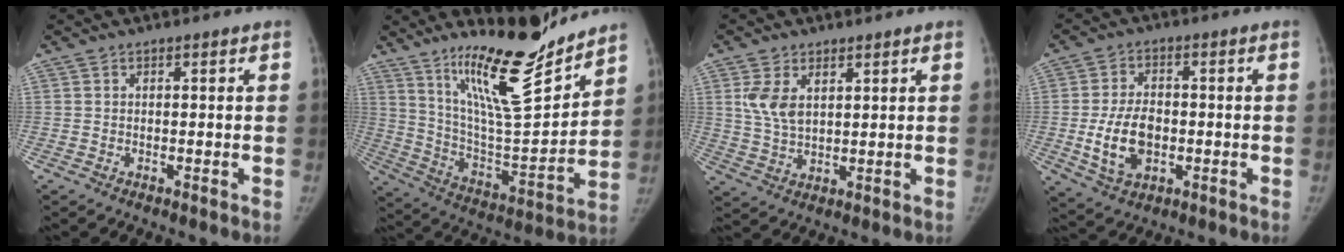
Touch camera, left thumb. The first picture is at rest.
{"total": 20.5, "force": [15.6, 4.0, 12.7], "torque": [-0.170, -0.111, 0.271]}
{"total": 6.2, "force": [2.5, 3.8, 4.3], "torque": [-0.074, -0.008, 0.058]}
{"total": 9.7, "force": [-1.8, 6.3, 7.1], "torque": [-0.117, 0.007, -0.025]}